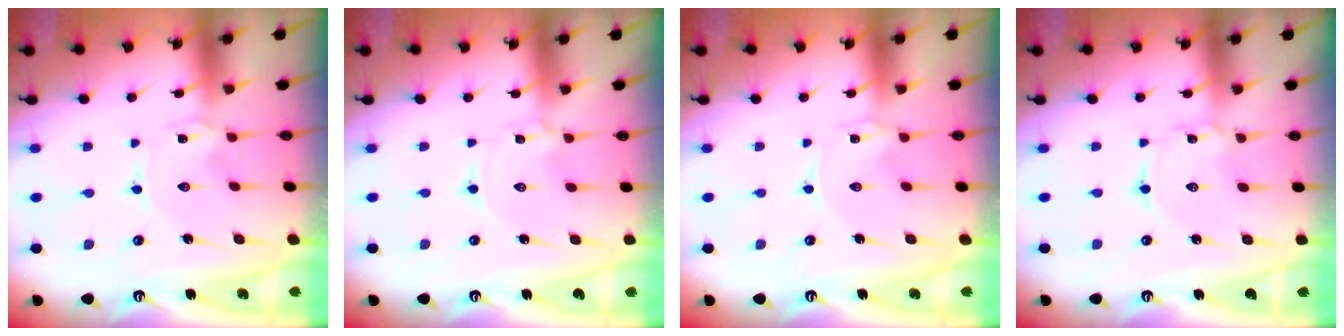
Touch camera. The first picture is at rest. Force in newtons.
{"total": 0.9, "press": 0.9, "slide": 0.1}
{"total": 0.0}
{"total": 2.1, "press": 2.1, "slide": 0.1}